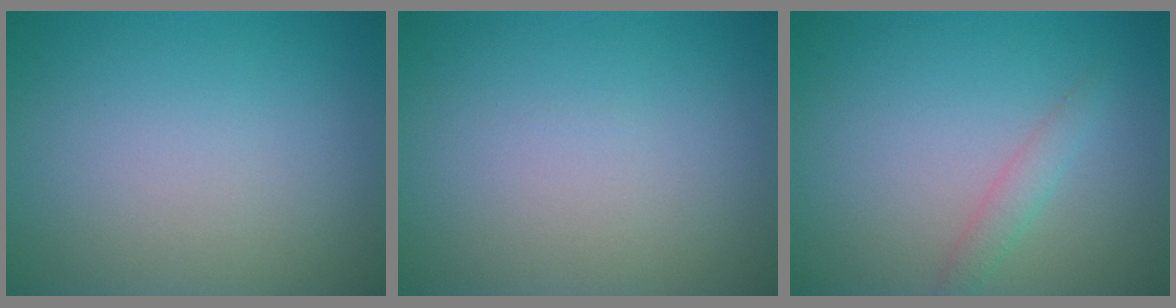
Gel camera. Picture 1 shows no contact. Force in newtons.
{"total": 0.0}
{"total": 1.5, "press": 1.5, "slide": 0.0}